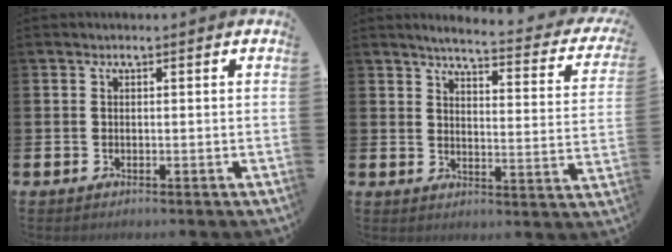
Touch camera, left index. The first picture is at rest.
{"total": 4.1, "force": [3.7, 0.3, 1.8], "torque": [-0.039, -0.036, 0.052]}